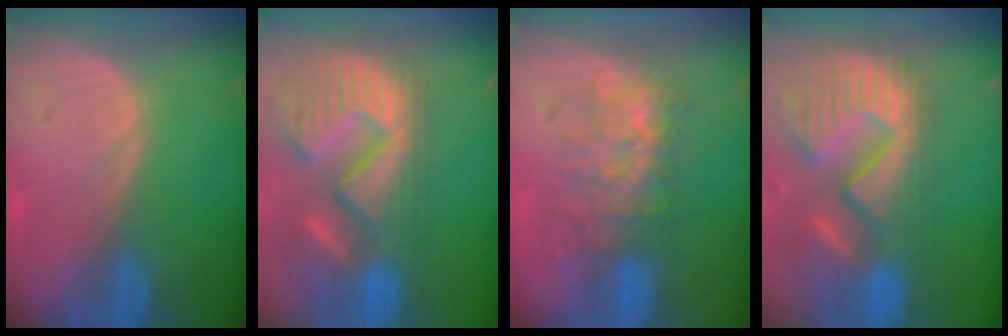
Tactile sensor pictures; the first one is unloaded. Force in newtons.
{"total": 15.1, "press": 12.7, "slide": 8.2}
{"total": 7.7, "press": 7.5, "slide": 1.5}
{"total": 14.7, "press": 12.3, "slide": 8.2}